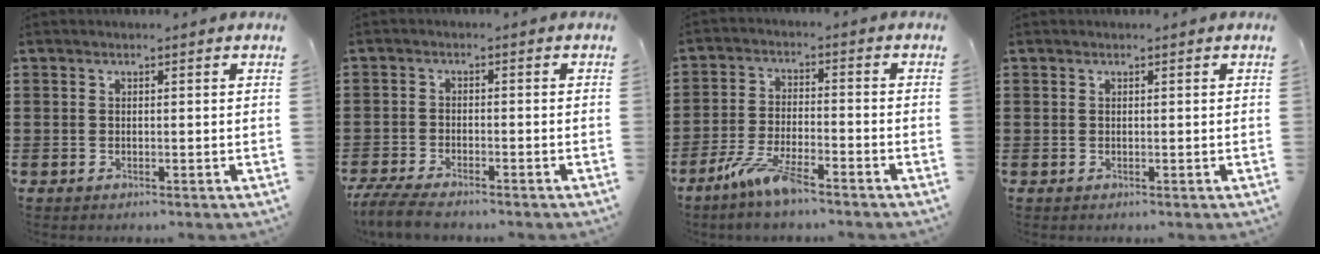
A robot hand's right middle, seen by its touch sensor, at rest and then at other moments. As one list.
[{"total": 4.4, "force": [-4.0, 0.7, 1.6], "torque": [-0.046, -0.009, -0.084]}, {"total": 6.9, "force": [-5.0, 1.2, 4.7], "torque": [-0.106, -0.010, -0.096]}, {"total": 0.0}]